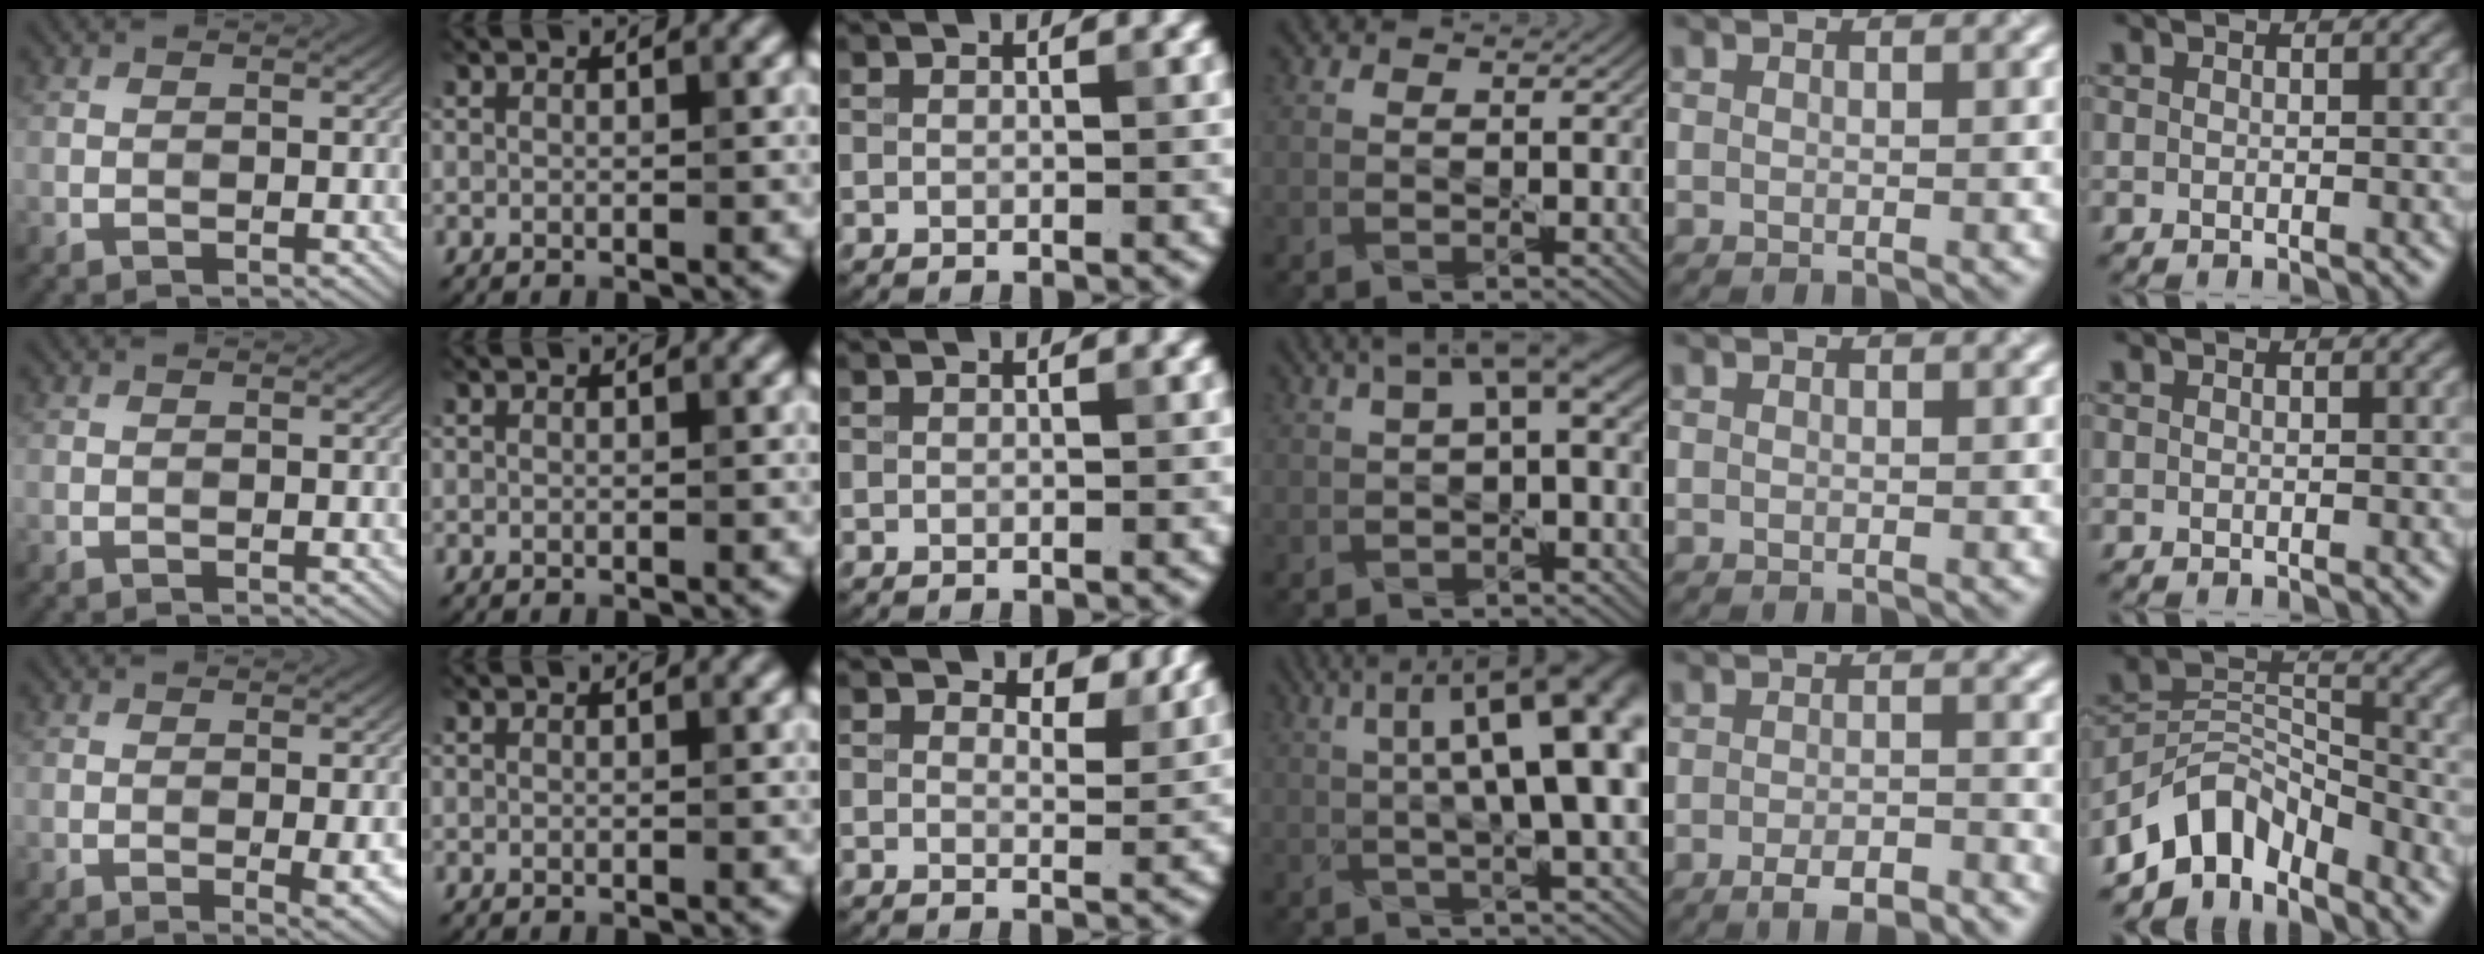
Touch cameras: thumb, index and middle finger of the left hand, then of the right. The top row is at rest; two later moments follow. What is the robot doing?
{"motion": "pour", "object": "sugar"}